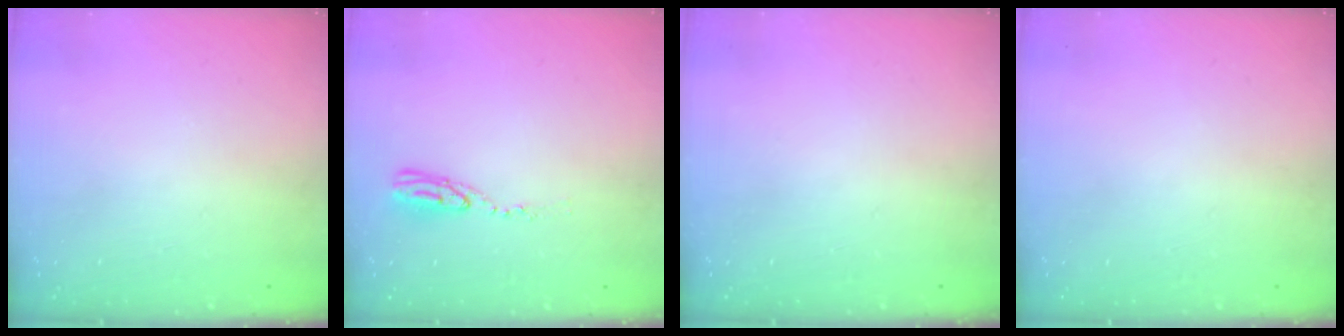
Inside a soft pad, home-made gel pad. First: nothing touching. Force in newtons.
{"total": 5.1, "press": 5.1, "slide": 0.3}
{"total": 0.0}
{"total": 0.0}